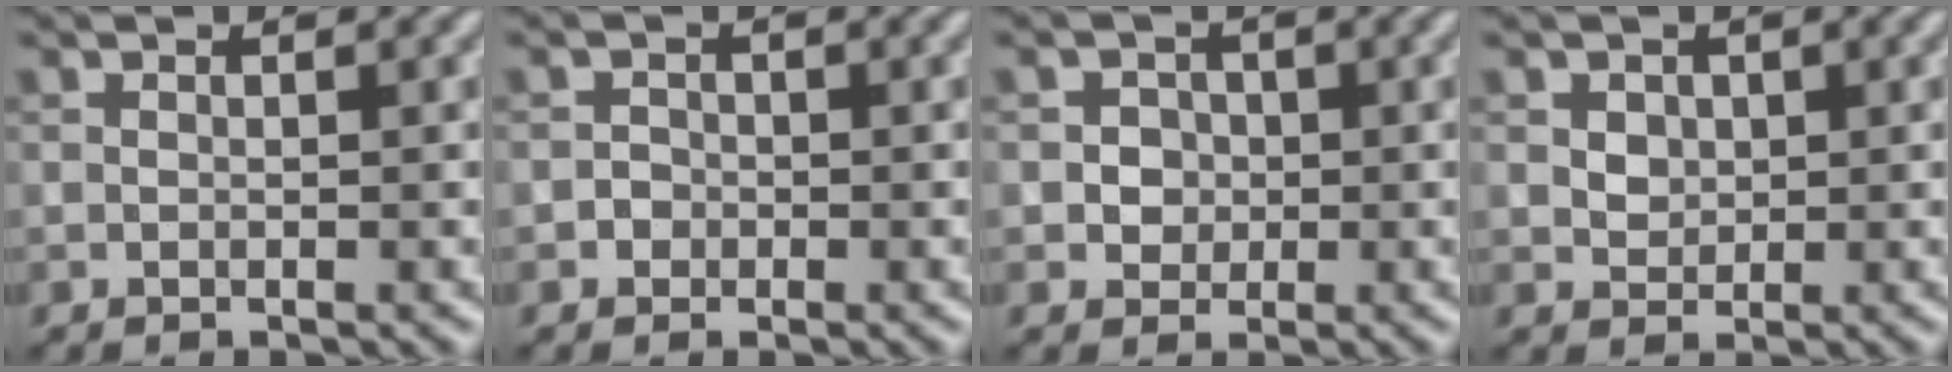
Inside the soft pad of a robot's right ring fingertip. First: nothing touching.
{"total": 1.0, "force": [-0.4, 0.9, 0.1], "torque": [0.008, 0.001, -0.011]}
{"total": 2.4, "force": [0.2, 2.2, 0.9], "torque": [0.003, 0.005, 0.001]}
{"total": 2.2, "force": [0.9, 1.7, 1.0], "torque": [-0.028, 0.004, 0.027]}